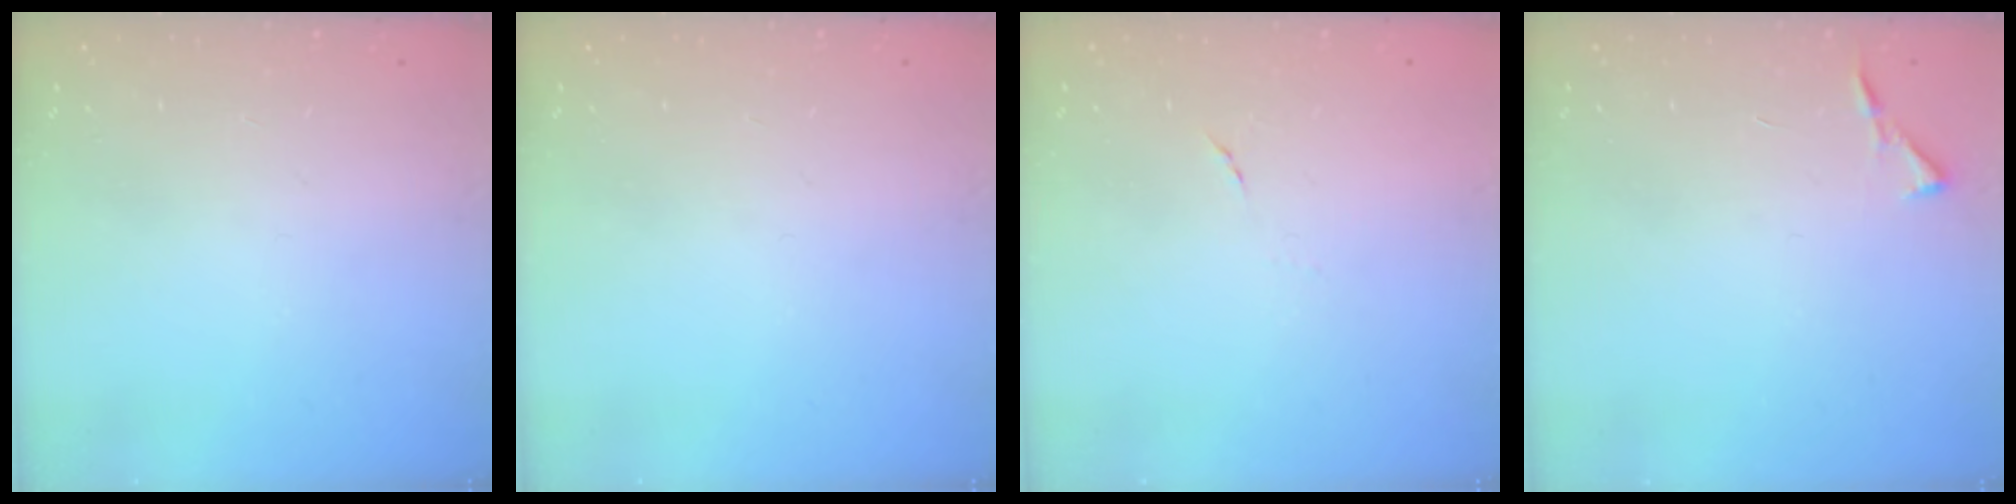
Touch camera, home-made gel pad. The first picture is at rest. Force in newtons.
{"total": 0.0}
{"total": 4.3, "press": 4.2, "slide": 1.2}
{"total": 3.5, "press": 3.4, "slide": 0.5}